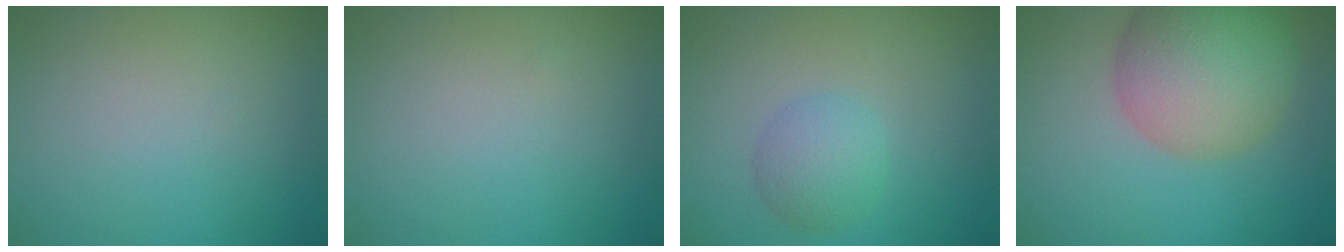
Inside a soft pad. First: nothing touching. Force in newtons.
{"total": 0.0}
{"total": 2.9, "press": 2.9, "slide": 0.2}
{"total": 9.4, "press": 9.4, "slide": 0.6}